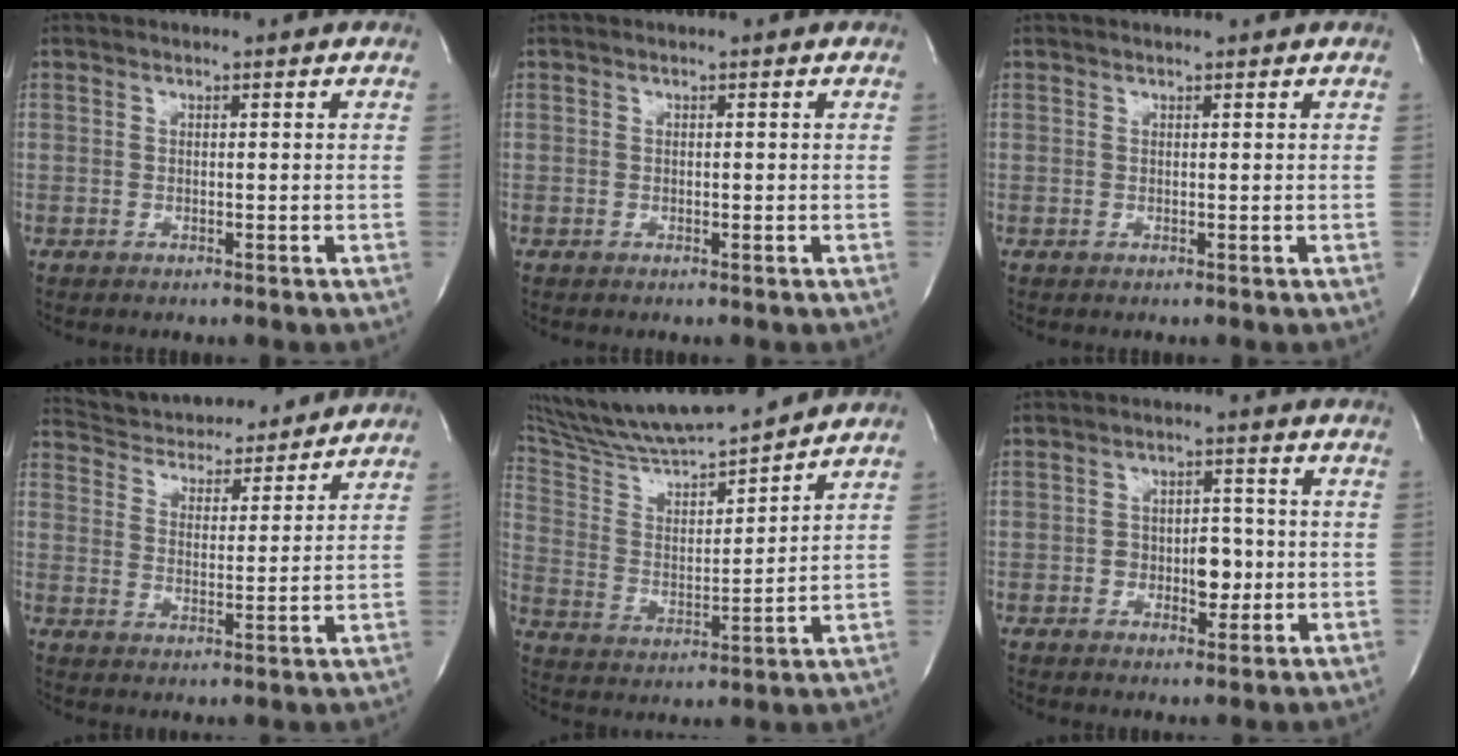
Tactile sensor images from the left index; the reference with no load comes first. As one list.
[{"total": 0.0}, {"total": 1.0, "force": [0.9, 0.0, 0.4], "torque": [-0.007, 0.010, 0.016]}, {"total": 15.6, "force": [14.8, 3.7, 3.6], "torque": [-0.059, 0.016, 0.220]}, {"total": 17.5, "force": [16.3, 1.0, 6.4], "torque": [-0.121, 0.004, 0.287]}, {"total": 5.0, "force": [-1.0, 3.0, 3.9], "torque": [-0.049, 0.009, -0.009]}]